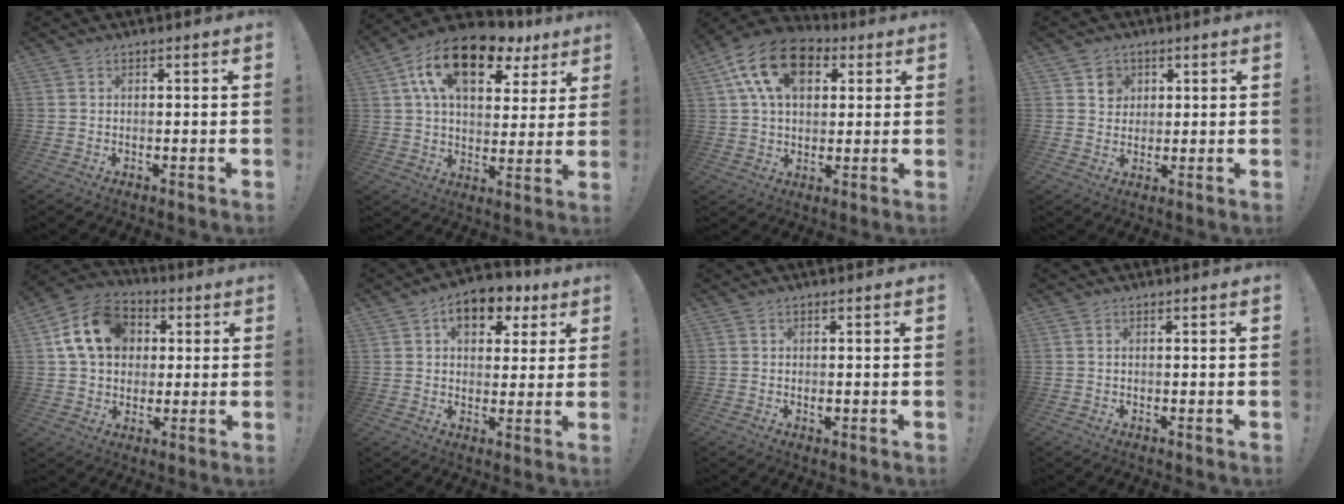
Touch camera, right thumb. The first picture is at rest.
{"total": 18.0, "force": [9.4, 9.3, 12.3], "torque": [-0.201, -0.044, 0.161]}
{"total": 17.1, "force": [7.1, 11.0, 11.1], "torque": [-0.190, -0.016, 0.130]}
{"total": 4.7, "force": [2.1, 4.1, 0.9], "torque": [0.006, -0.015, 0.035]}
{"total": 16.3, "force": [4.6, 12.7, 9.1], "torque": [-0.144, 0.001, 0.094]}
{"total": 10.1, "force": [4.9, 6.5, 5.9], "torque": [-0.077, -0.022, 0.088]}
{"total": 0.5, "force": [-0.1, 0.4, 0.2], "torque": [0.005, -0.002, -0.004]}
{"total": 0.0}